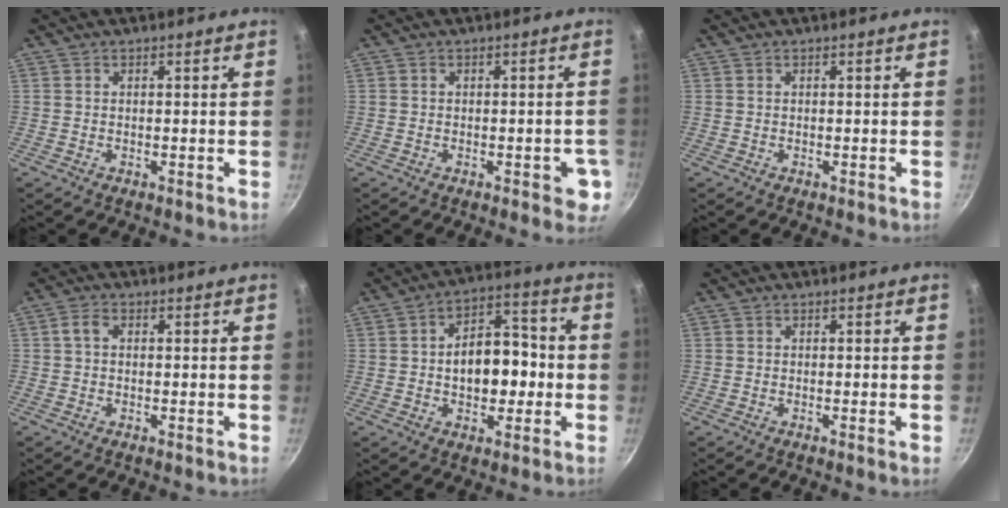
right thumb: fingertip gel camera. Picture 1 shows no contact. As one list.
[{"total": 4.6, "force": [-1.5, 2.2, 3.7], "torque": [-0.021, 0.009, -0.019]}, {"total": 0.0}, {"total": 2.3, "force": [0.3, 1.6, 1.6], "torque": [-0.033, 0.009, 0.002]}, {"total": 12.5, "force": [-1.1, 8.2, 9.3], "torque": [-0.093, 0.029, -0.025]}, {"total": 0.7, "force": [-0.2, -0.1, 0.6], "torque": [-0.011, -0.002, -0.007]}]